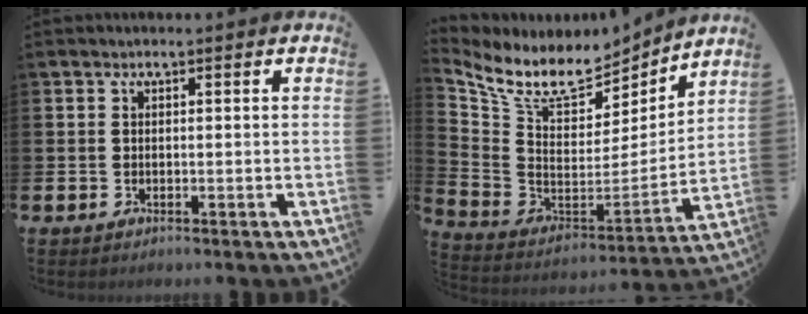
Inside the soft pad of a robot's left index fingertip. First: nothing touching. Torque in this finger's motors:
{"motor_torque": [-0.02, -0.59, 0.28, 0.08]}